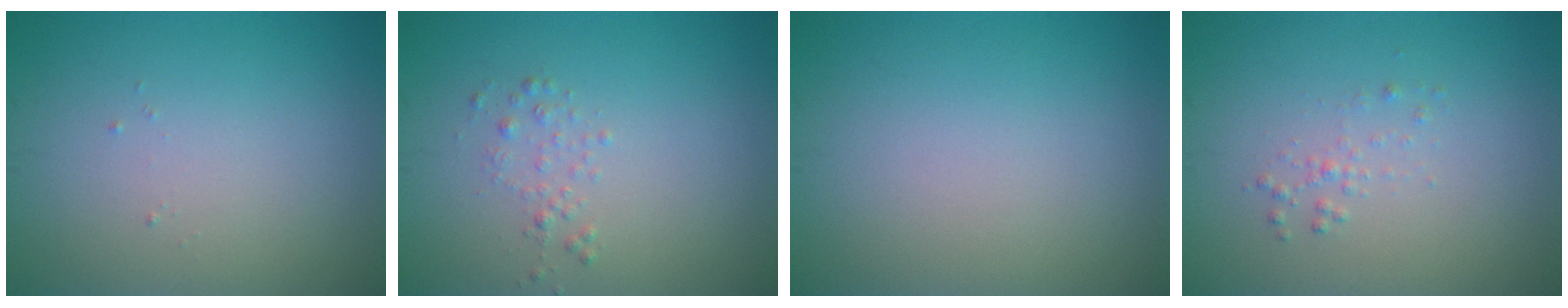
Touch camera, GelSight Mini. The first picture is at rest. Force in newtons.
{"total": 1.1, "press": 1.1, "slide": 0.1}
{"total": 0.0}
{"total": 0.9, "press": 0.9, "slide": 0.0}